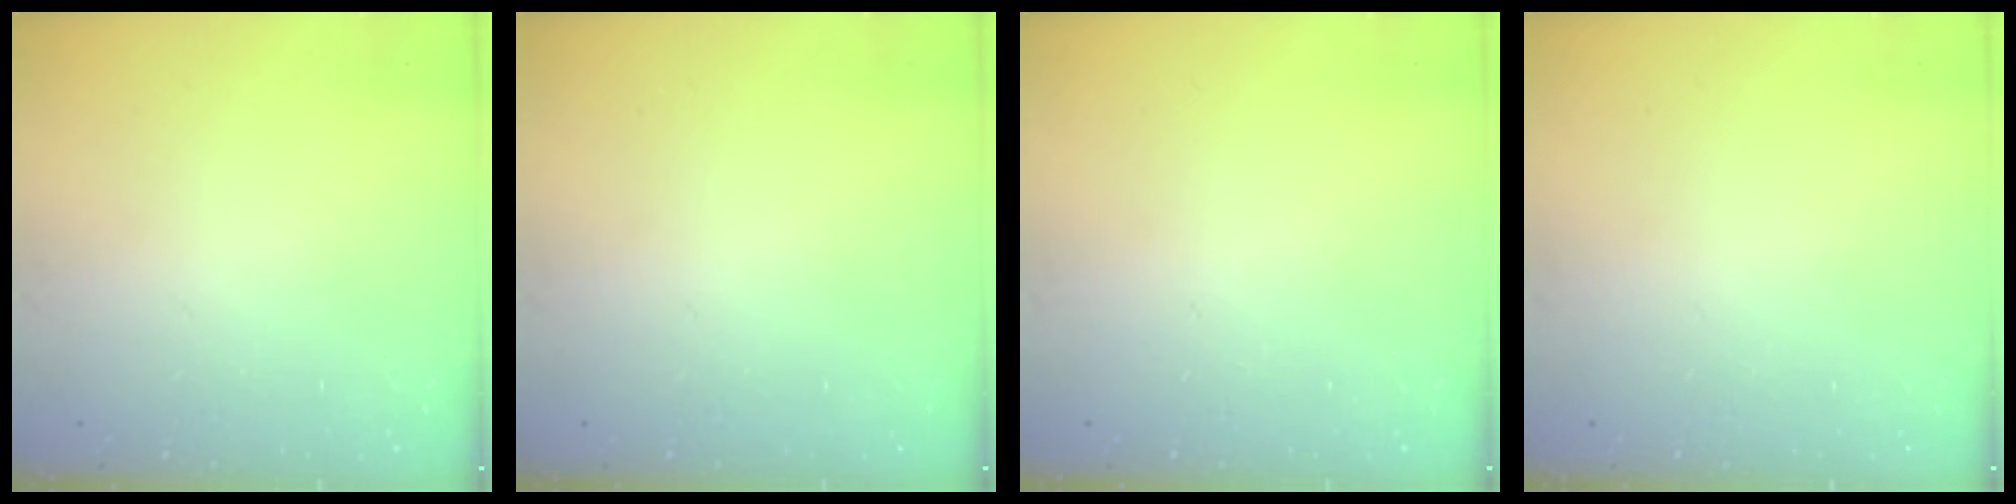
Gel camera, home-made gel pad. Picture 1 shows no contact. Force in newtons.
{"total": 0.0}
{"total": 0.0}
{"total": 0.0}